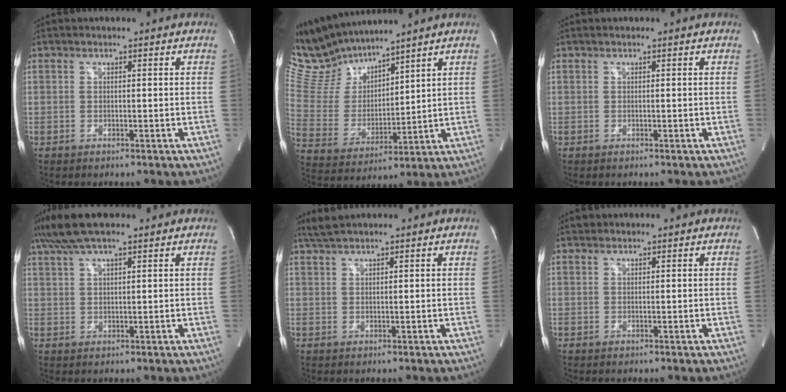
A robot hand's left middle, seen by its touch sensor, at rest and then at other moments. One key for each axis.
{"total": 11.3, "fx": 10.9, "fy": 2.0, "fz": 2.3, "tx": -0.072, "ty": 0.010, "tz": 0.235}
{"total": 0.0}
{"total": 8.2, "fx": 6.2, "fy": 1.4, "fz": 5.1, "tx": -0.103, "ty": 0.041, "tz": 0.113}
{"total": 2.9, "fx": 2.6, "fy": 0.0, "fz": 1.3, "tx": -0.031, "ty": 0.015, "tz": 0.053}
{"total": 0.6, "fx": 0.5, "fy": 0.3, "fz": 0.0, "tx": -0.003, "ty": 0.004, "tz": 0.008}